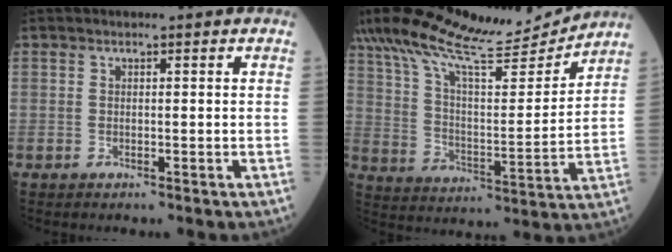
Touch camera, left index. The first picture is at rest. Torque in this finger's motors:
{"motor_torque": [0.88, -1.25, 0.62, 0.21]}